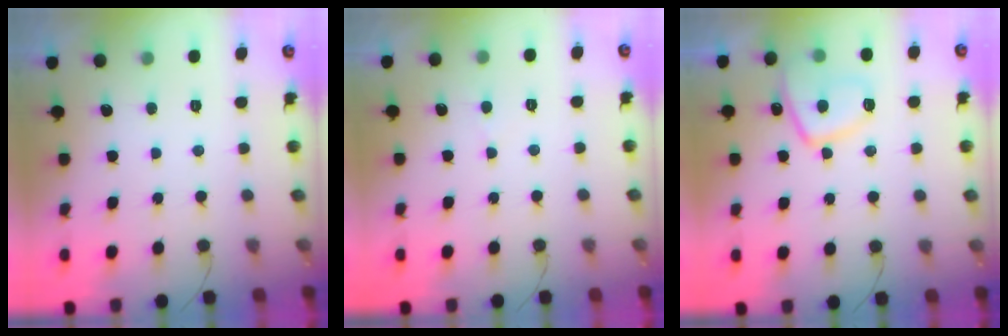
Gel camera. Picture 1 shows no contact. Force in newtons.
{"total": 2.9, "press": 2.9, "slide": 0.5}
{"total": 10.6, "press": 10.5, "slide": 1.2}